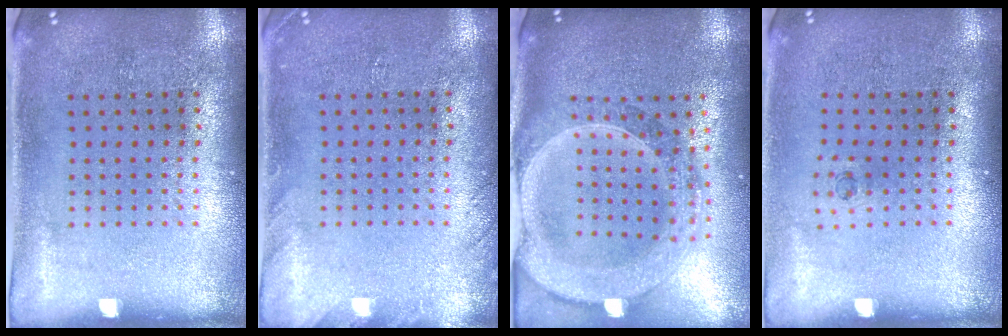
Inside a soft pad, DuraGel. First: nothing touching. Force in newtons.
{"total": 1.2, "press": 1.2, "slide": 0.1}
{"total": 2.9, "press": 2.5, "slide": 1.5}
{"total": 0.5, "press": 0.2, "slide": 0.4}